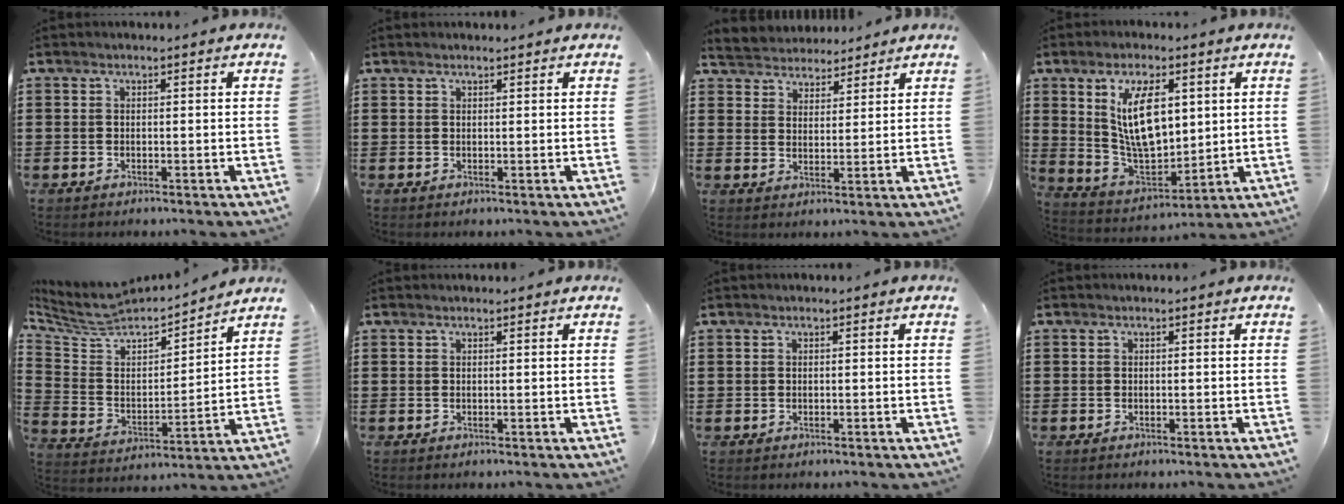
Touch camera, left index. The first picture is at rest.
{"total": 0.7, "force": [0.7, 0.0, 0.2], "torque": [-0.005, 0.000, 0.013]}
{"total": 4.0, "force": [3.7, 1.2, -0.7], "torque": [-0.006, -0.014, 0.068]}
{"total": 11.5, "force": [3.7, 5.8, 9.2], "torque": [-0.174, 0.001, 0.064]}
{"total": 5.9, "force": [5.2, 1.9, 2.0], "torque": [-0.070, -0.039, 0.084]}
{"total": 0.0}
{"total": 0.0}
{"total": 0.0}